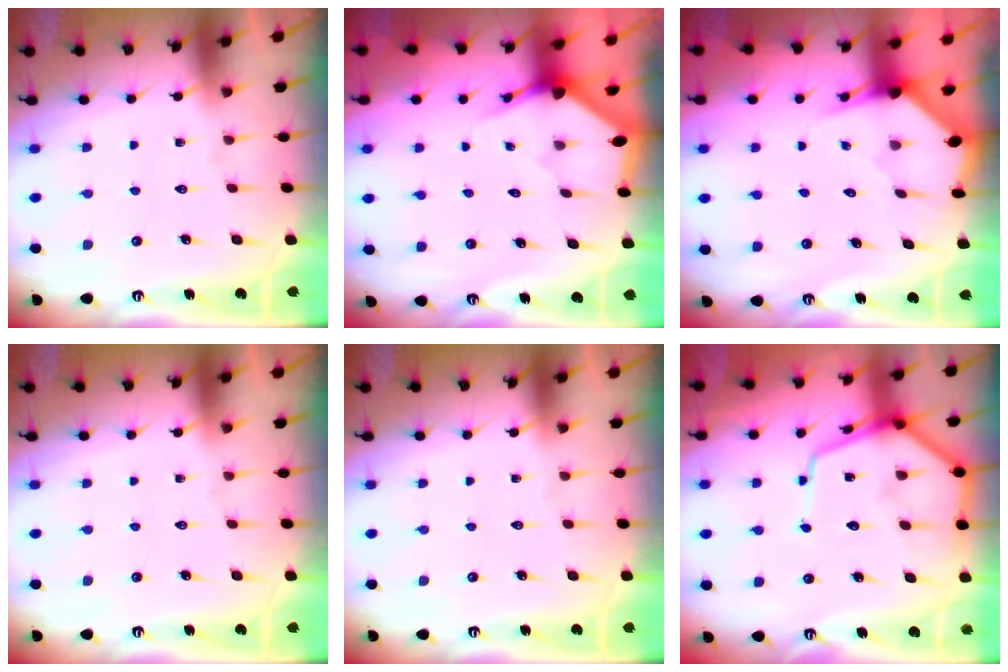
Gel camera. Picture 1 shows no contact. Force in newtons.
{"total": 2.9, "press": 2.9, "slide": 0.2}
{"total": 2.9, "press": 2.9, "slide": 0.2}
{"total": 0.0}
{"total": 0.0}
{"total": 12.8, "press": 12.8, "slide": 1.0}